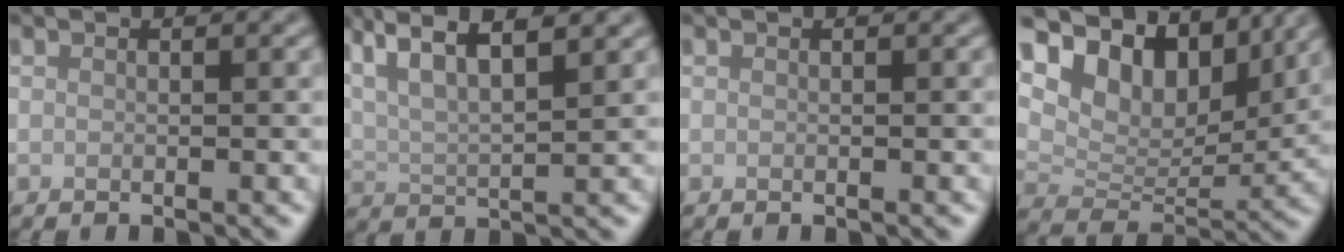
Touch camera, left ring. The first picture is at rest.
{"total": 8.0, "force": [5.0, 2.3, 5.9], "torque": [-0.102, 0.030, 0.063]}
{"total": 0.0}
{"total": 11.3, "force": [6.7, 6.4, 6.5], "torque": [-0.123, 0.006, 0.116]}